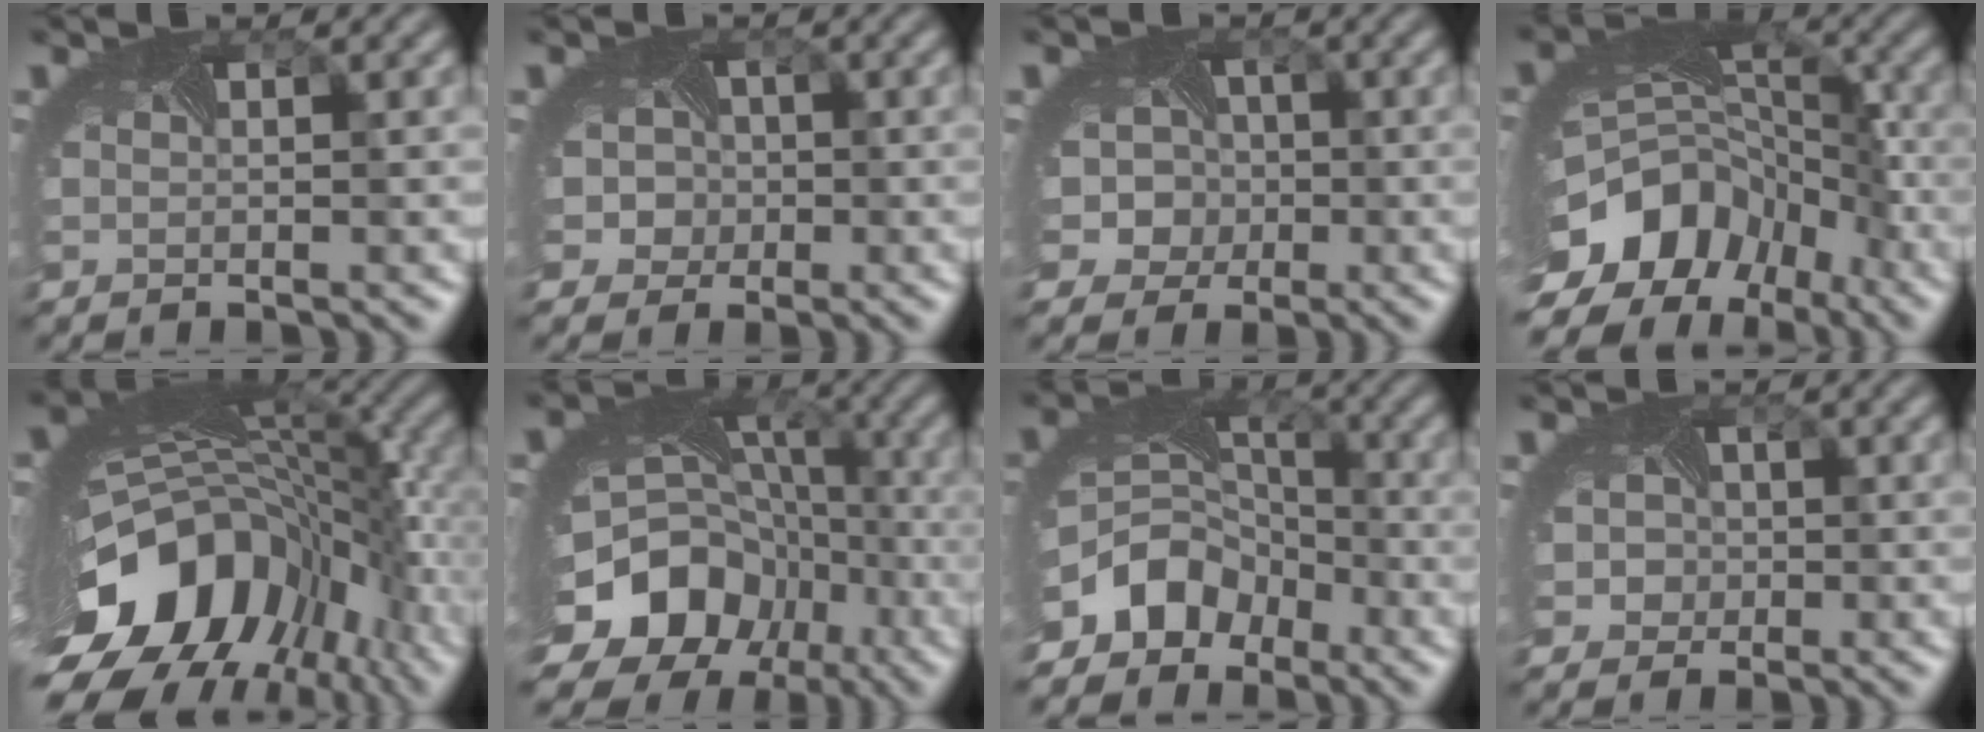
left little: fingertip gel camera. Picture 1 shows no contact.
{"total": 4.1, "force": [-0.3, 3.8, 1.5], "torque": [-0.010, 0.008, -0.022]}
{"total": 7.9, "force": [-0.6, 7.1, 3.4], "torque": [-0.055, 0.009, -0.049]}
{"total": 14.4, "force": [-7.5, 10.2, 6.9], "torque": [-0.138, -0.026, -0.104]}
{"total": 16.2, "force": [-5.2, 10.4, 11.3], "torque": [-0.223, -0.050, -0.073]}
{"total": 15.7, "force": [-7.5, 12.3, 6.3], "torque": [-0.134, -0.037, -0.116]}
{"total": 7.2, "force": [-4.4, 5.2, 2.2], "torque": [-0.042, -0.007, -0.090]}
{"total": 2.9, "force": [-0.1, 2.7, 1.0], "torque": [0.000, 0.006, -0.013]}